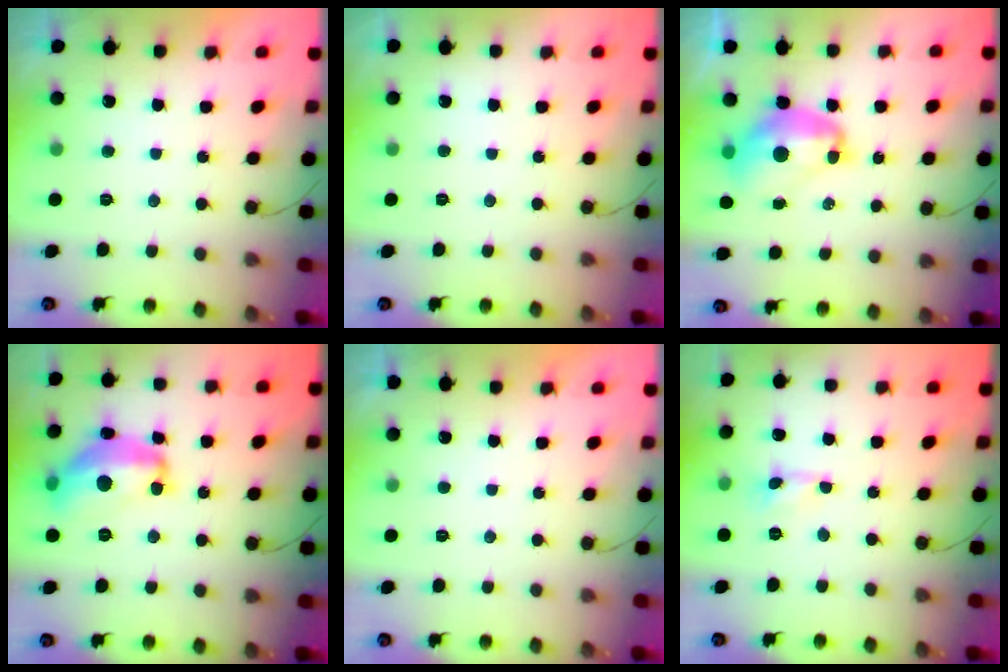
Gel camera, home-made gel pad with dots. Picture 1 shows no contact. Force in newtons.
{"total": 0.0}
{"total": 12.3, "press": 12.2, "slide": 1.1}
{"total": 16.6, "press": 16.6, "slide": 0.6}
{"total": 0.0}
{"total": 0.0}